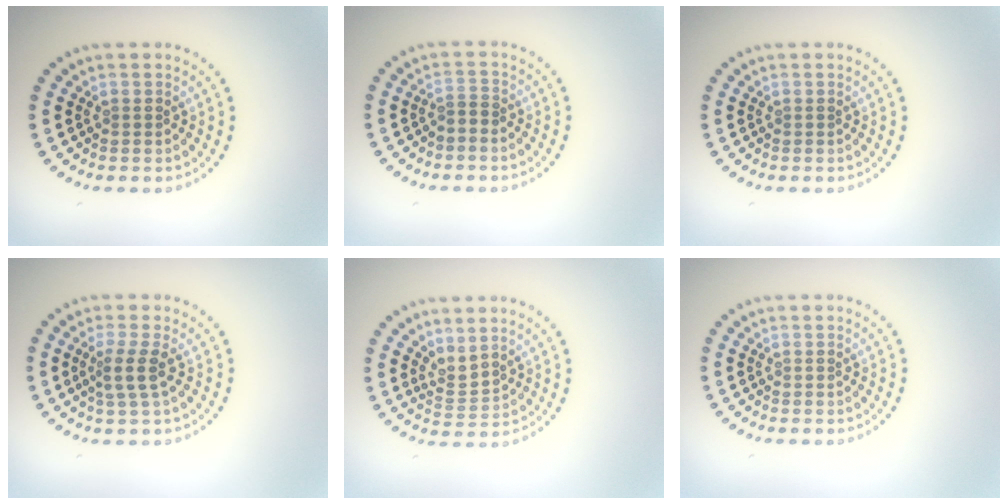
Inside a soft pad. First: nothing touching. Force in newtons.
{"total": 1.0, "press": 0.7, "slide": 0.7}
{"total": 0.0}
{"total": 2.4, "press": 2.0, "slide": 1.4}
{"total": 2.2, "press": 1.5, "slide": 1.6}
{"total": 0.0}